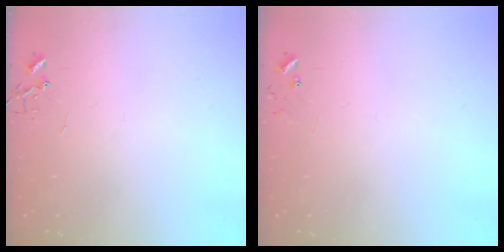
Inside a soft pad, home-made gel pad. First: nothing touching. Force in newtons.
{"total": 5.8, "press": 5.8, "slide": 0.5}